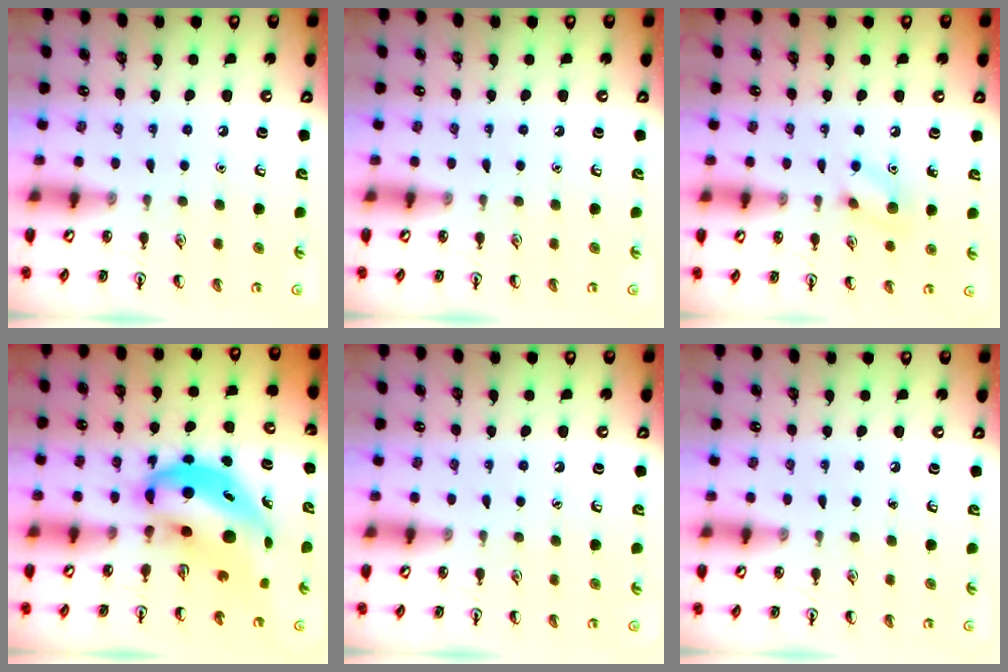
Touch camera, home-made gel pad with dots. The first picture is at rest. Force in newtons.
{"total": 0.0}
{"total": 7.4, "press": 7.3, "slide": 1.0}
{"total": 7.8, "press": 7.6, "slide": 1.9}
{"total": 0.0}
{"total": 0.0}